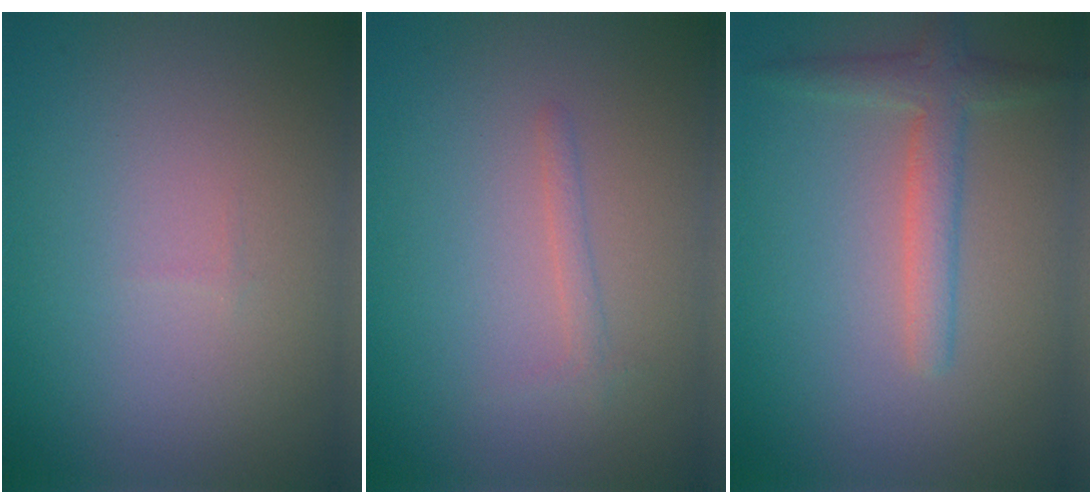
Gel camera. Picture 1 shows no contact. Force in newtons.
{"total": 1.0, "press": 1.0, "slide": 0.0}
{"total": 2.8, "press": 2.8, "slide": 0.1}